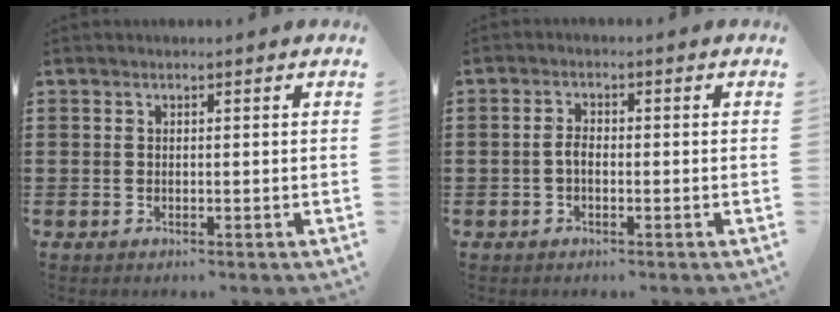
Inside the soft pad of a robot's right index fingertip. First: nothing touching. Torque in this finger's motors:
{"motor_torque": [0.42, -0.52, 0.32, 0.07]}